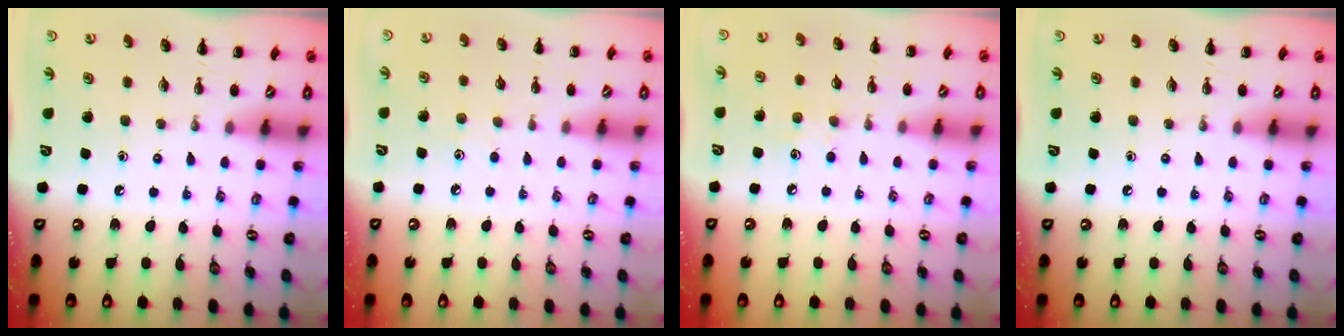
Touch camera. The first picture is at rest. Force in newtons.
{"total": 3.7, "press": 3.6, "slide": 1.0}
{"total": 5.2, "press": 4.9, "slide": 1.6}
{"total": 0.0}